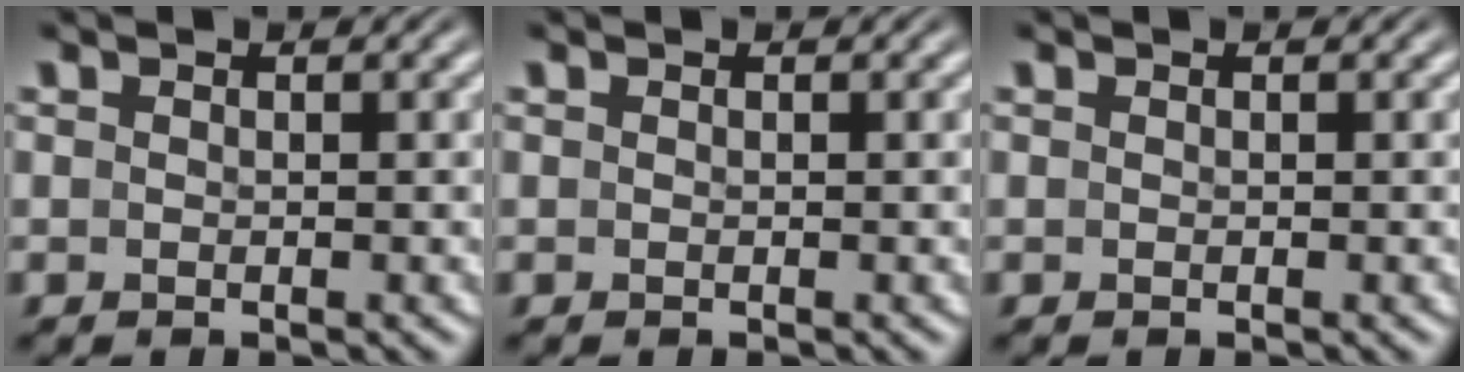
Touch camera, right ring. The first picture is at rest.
{"total": 0.0}
{"total": 0.0}